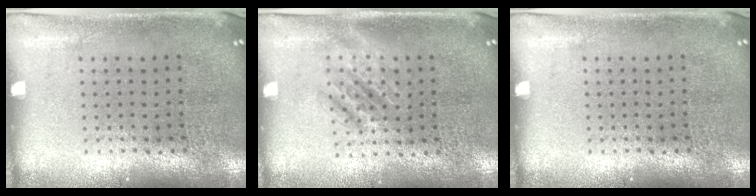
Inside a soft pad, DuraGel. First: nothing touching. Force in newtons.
{"total": 1.2, "press": 1.1, "slide": 0.5}
{"total": 0.0}